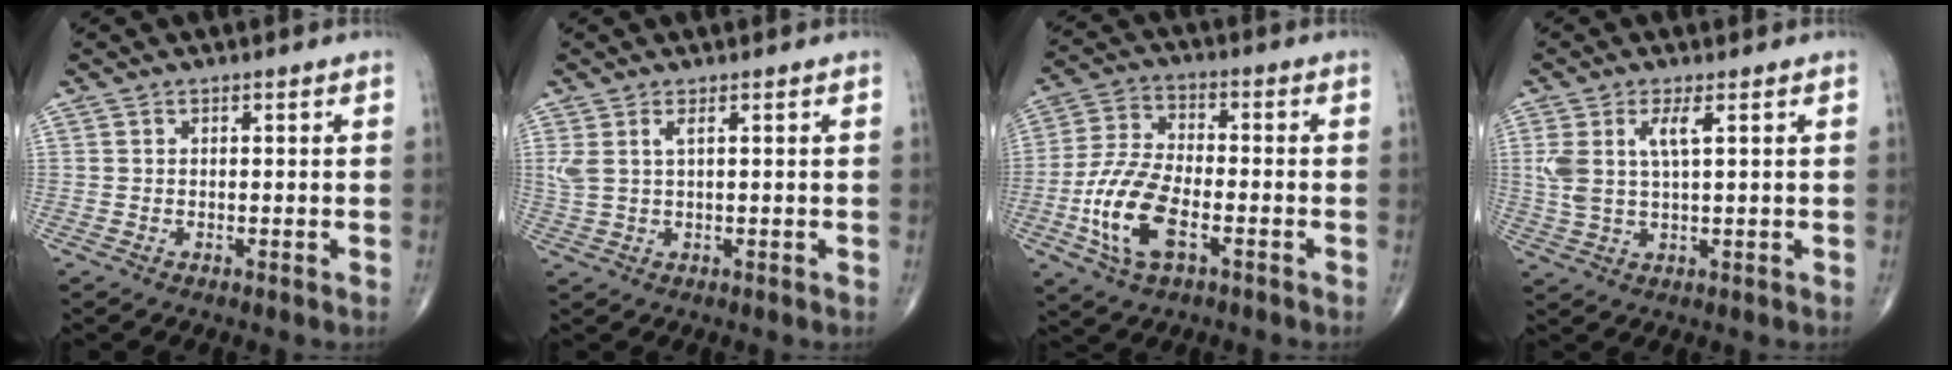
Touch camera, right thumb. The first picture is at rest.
{"total": 3.2, "force": [1.2, 0.9, 2.8], "torque": [-0.078, 0.006, 0.034]}
{"total": 13.0, "force": [-4.4, 6.3, 10.5], "torque": [-0.222, 0.017, -0.083]}
{"total": 6.3, "force": [2.0, 2.0, 5.7], "torque": [-0.137, -0.005, 0.045]}